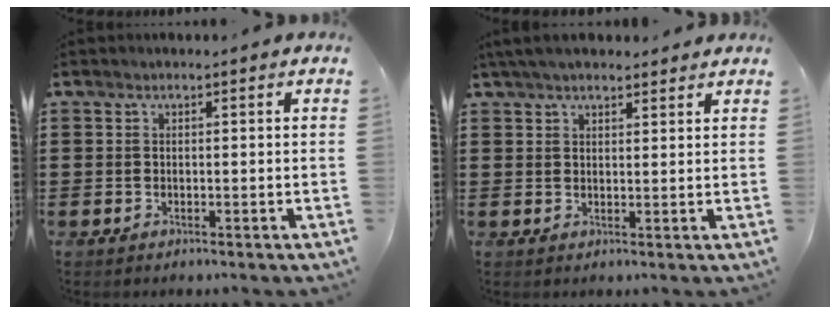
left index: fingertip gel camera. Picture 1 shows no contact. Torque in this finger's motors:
{"motor_torque": [1.59, -0.55, 0.73, 0.17]}